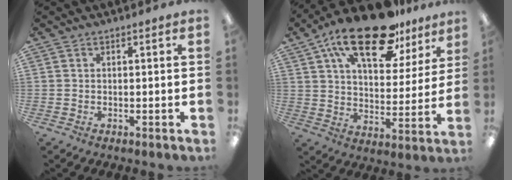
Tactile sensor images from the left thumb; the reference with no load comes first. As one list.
[{"total": 21.6, "force": [14.5, 9.0, 13.2], "torque": [-0.219, -0.072, 0.247]}]